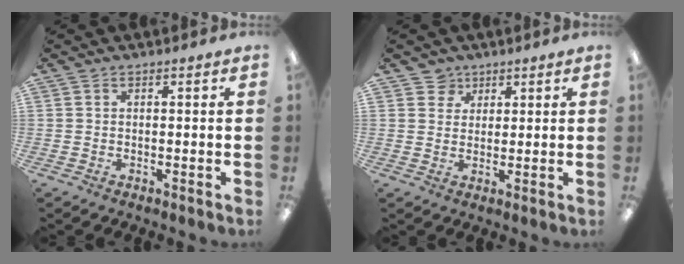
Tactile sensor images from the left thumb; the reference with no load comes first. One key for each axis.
{"total": 4.1, "fx": 2.6, "fy": 3.2, "fz": 0.1, "tx": -0.008, "ty": -0.002, "tz": 0.048}